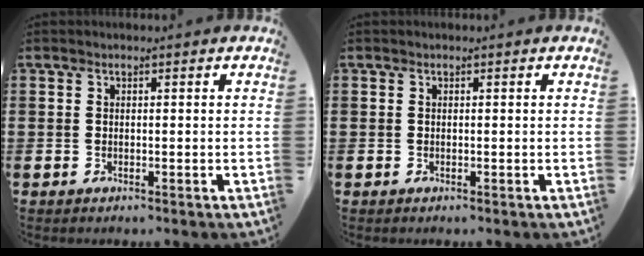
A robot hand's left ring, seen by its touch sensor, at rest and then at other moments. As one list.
[{"total": 0.0}]